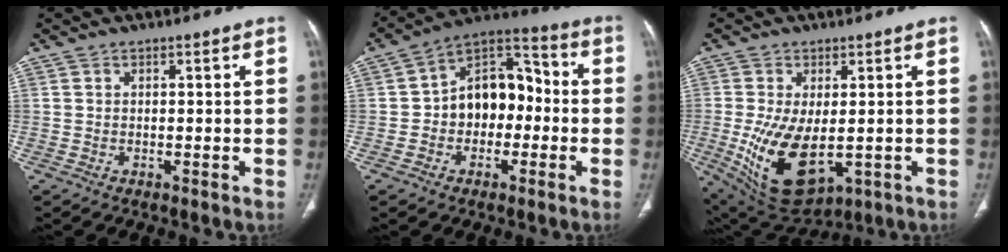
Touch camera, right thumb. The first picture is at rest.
{"total": 13.7, "force": [-1.1, 9.6, 9.6], "torque": [-0.104, 0.048, -0.032]}
{"total": 14.1, "force": [-2.2, 7.4, 11.8], "torque": [-0.217, -0.021, -0.009]}